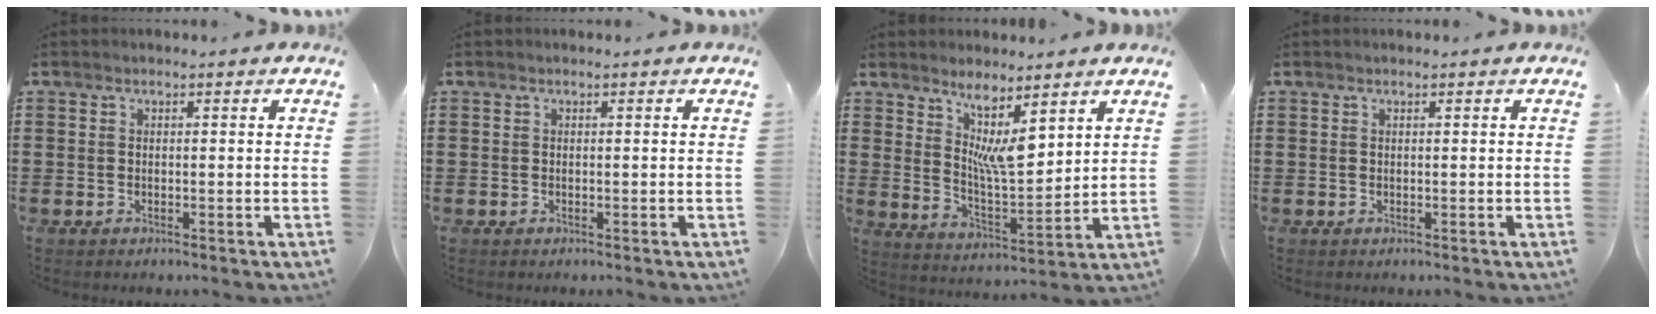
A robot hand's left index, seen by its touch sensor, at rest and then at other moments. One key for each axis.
{"total": 0.0}
{"total": 6.8, "fx": 4.3, "fy": 1.7, "fz": 5.0, "tx": -0.110, "ty": -0.017, "tz": 0.075}
{"total": 0.0}